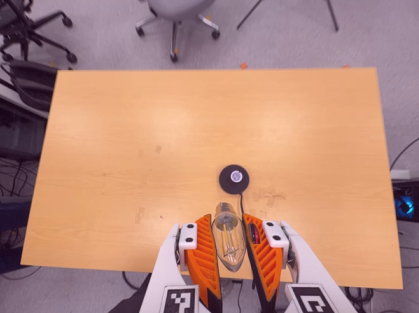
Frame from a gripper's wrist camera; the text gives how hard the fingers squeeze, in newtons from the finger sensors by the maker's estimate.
{"total": 13.1, "left": 14.1, "right": 12.2}